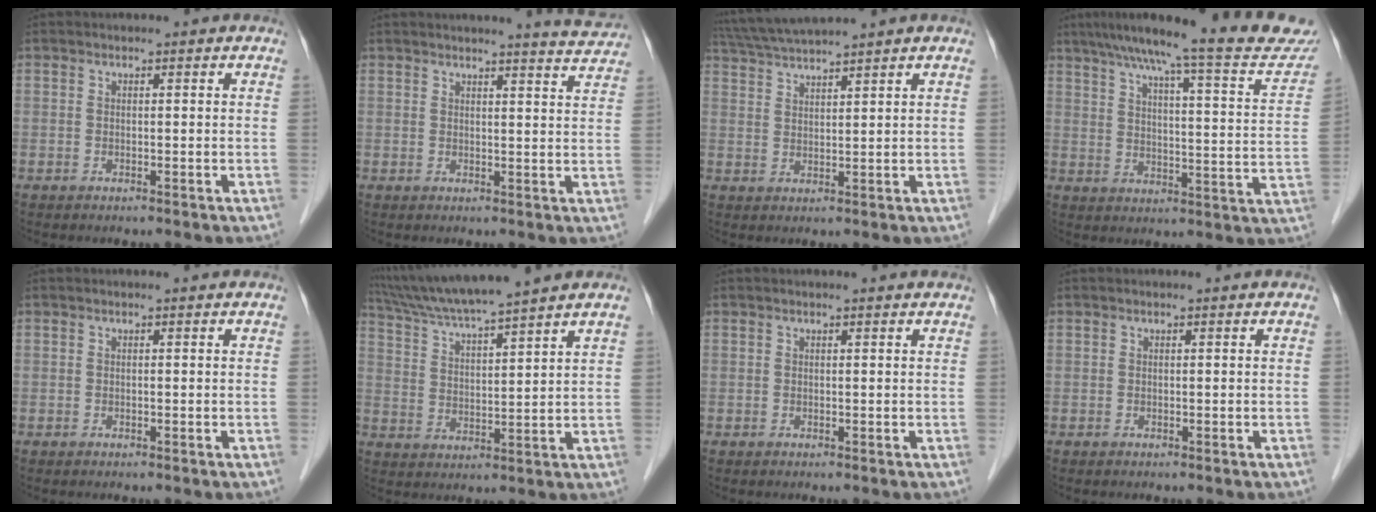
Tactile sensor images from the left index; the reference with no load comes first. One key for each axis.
{"total": 5.8, "fx": 5.7, "fy": -0.5, "fz": 1.1, "tx": -0.021, "ty": -0.019, "tz": 0.053}
{"total": 7.4, "fx": 6.7, "fy": -1.4, "fz": 2.8, "tx": -0.057, "ty": 0.024, "tz": 0.124}
{"total": 22.9, "fx": 19.9, "fy": 1.7, "fz": 11.3, "tx": -0.166, "ty": -0.018, "tz": 0.253}
{"total": 0.0}
{"total": 12.2, "fx": 10.8, "fy": -1.5, "fz": 5.6, "tx": -0.104, "ty": 0.016, "tz": 0.186}
{"total": 1.1, "fx": 1.0, "fy": -0.1, "fz": 0.3, "tx": -0.012, "ty": 0.005, "tz": 0.013}
{"total": 0.0}